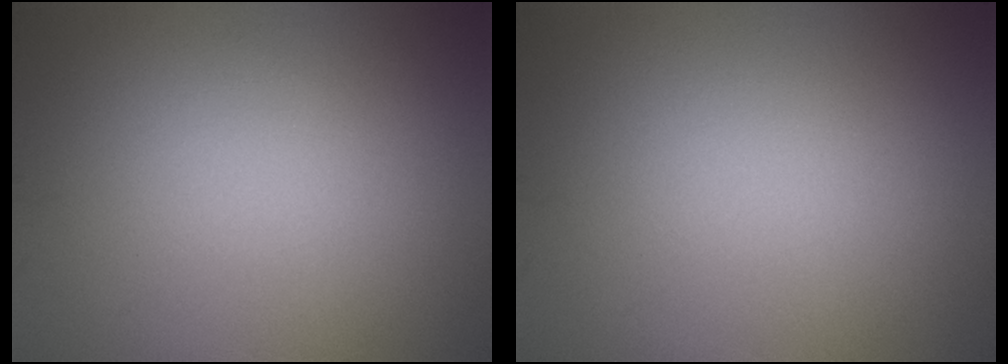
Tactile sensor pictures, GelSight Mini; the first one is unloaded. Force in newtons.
{"total": 0.0}